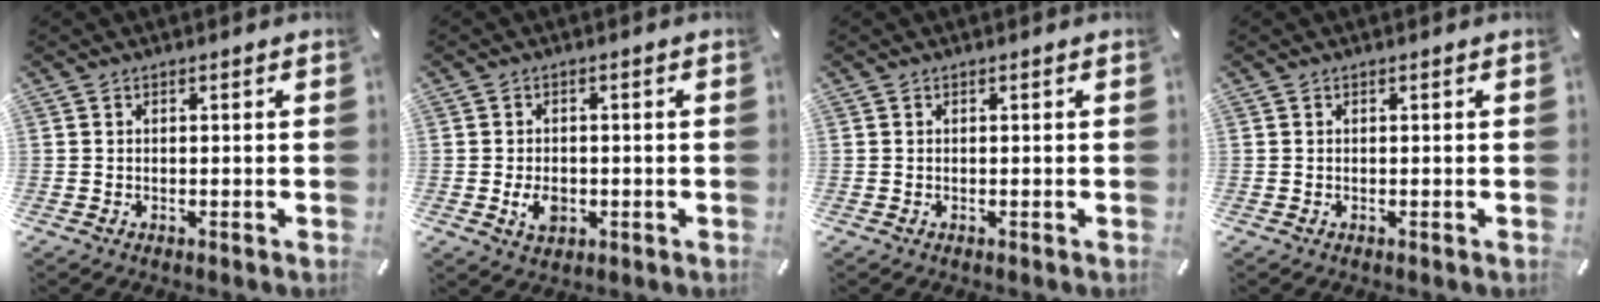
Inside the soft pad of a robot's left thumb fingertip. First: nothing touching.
{"total": 4.4, "force": [-1.1, 3.1, 3.0], "torque": [-0.057, -0.002, -0.021]}
{"total": 0.0}
{"total": 0.0}